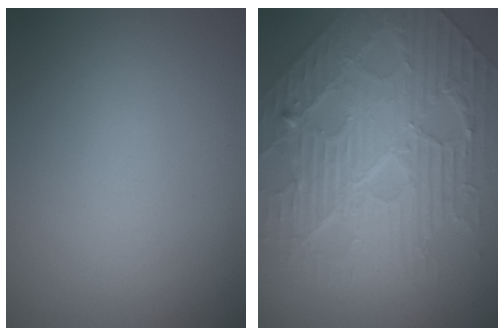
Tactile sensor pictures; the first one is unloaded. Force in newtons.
{"total": 6.8, "press": 5.8, "slide": 3.5}